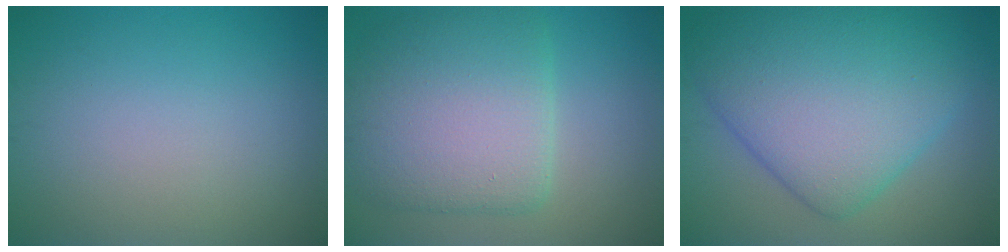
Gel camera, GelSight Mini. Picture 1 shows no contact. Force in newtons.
{"total": 8.6, "press": 8.6, "slide": 0.3}
{"total": 11.2, "press": 11.2, "slide": 0.3}